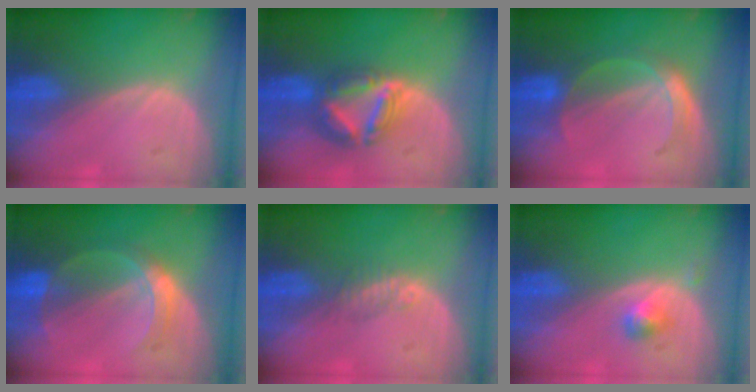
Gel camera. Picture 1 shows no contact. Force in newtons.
{"total": 7.7, "press": 6.7, "slide": 3.7}
{"total": 4.8, "press": 4.6, "slide": 1.3}
{"total": 5.0, "press": 4.9, "slide": 0.2}
{"total": 1.8, "press": 1.6, "slide": 0.8}
{"total": 2.2, "press": 2.2, "slide": 0.2}